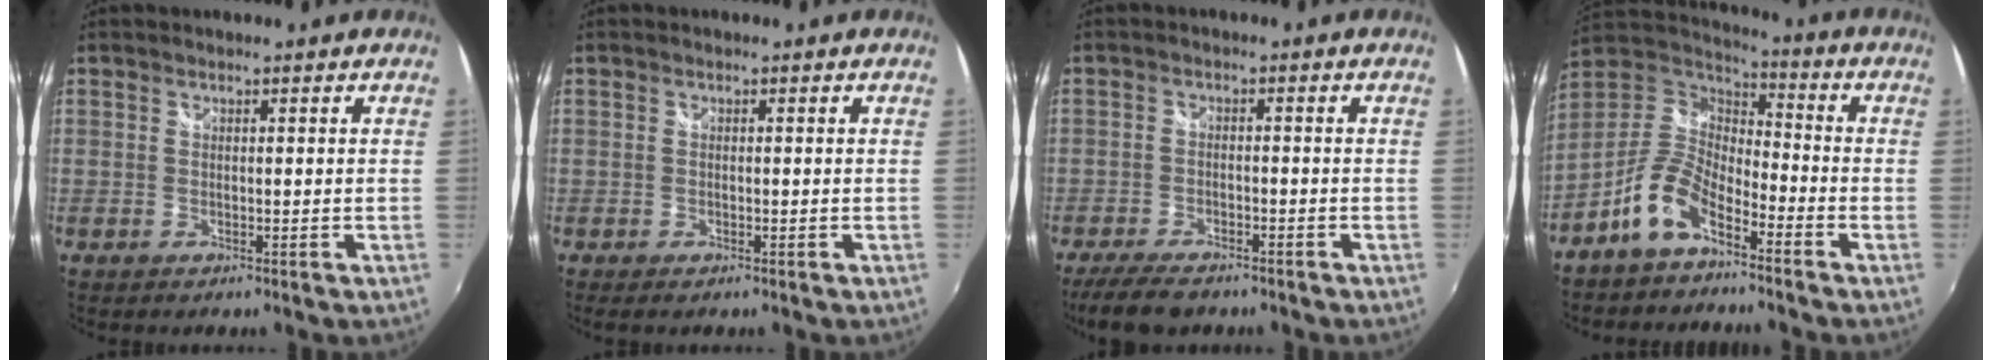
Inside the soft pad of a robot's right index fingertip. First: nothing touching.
{"total": 0.7, "force": [-0.3, 0.5, 0.4], "torque": [-0.011, -0.003, -0.008]}
{"total": 8.0, "force": [-6.4, 2.7, 3.9], "torque": [-0.100, -0.019, -0.113]}
{"total": 10.7, "force": [-6.6, 5.0, 6.7], "torque": [-0.148, 0.016, -0.134]}